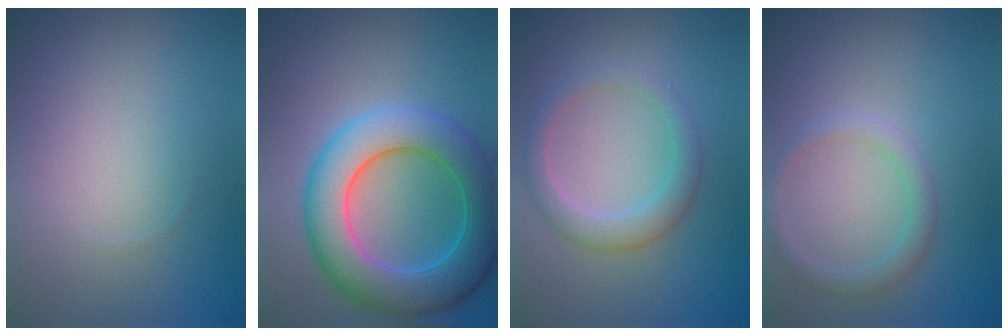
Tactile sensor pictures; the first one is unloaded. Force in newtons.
{"total": 8.2, "press": 8.2, "slide": 0.6}
{"total": 2.9, "press": 2.9, "slide": 0.2}
{"total": 1.8, "press": 1.8, "slide": 0.2}